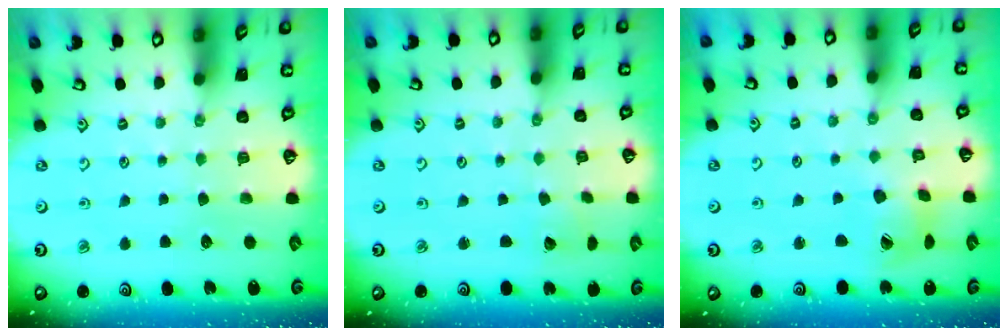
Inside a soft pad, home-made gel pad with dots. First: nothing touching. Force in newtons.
{"total": 2.4, "press": 2.4, "slide": 0.2}
{"total": 7.9, "press": 7.8, "slide": 0.9}